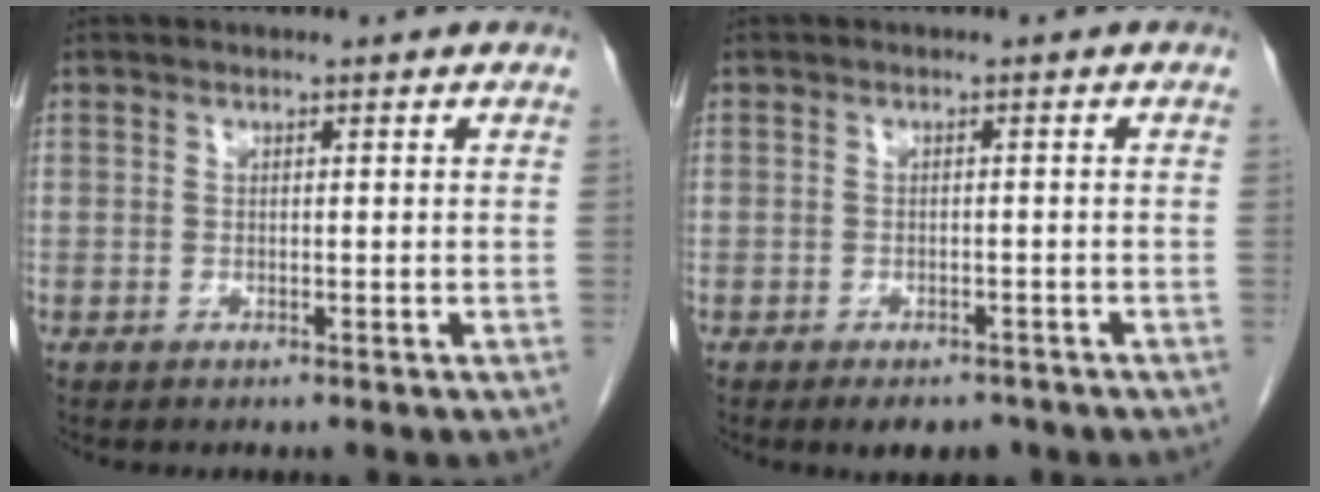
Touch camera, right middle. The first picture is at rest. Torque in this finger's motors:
{"motor_torque": [0.59, -0.34, 0.07, 0.01]}